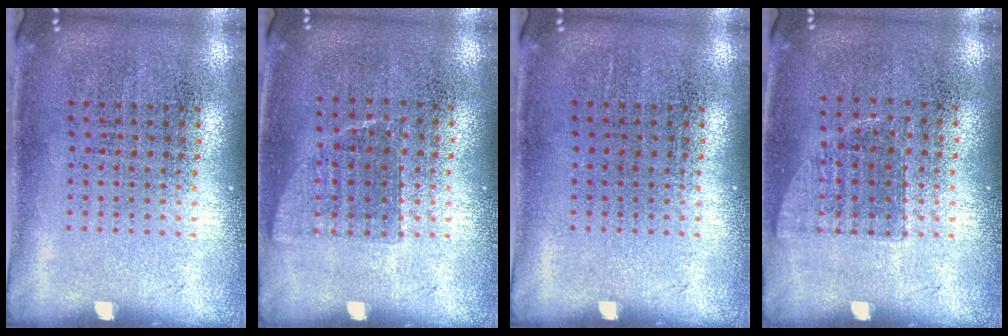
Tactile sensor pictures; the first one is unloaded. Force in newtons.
{"total": 0.8, "press": 0.7, "slide": 0.4}
{"total": 0.0}
{"total": 0.7, "press": 0.6, "slide": 0.2}